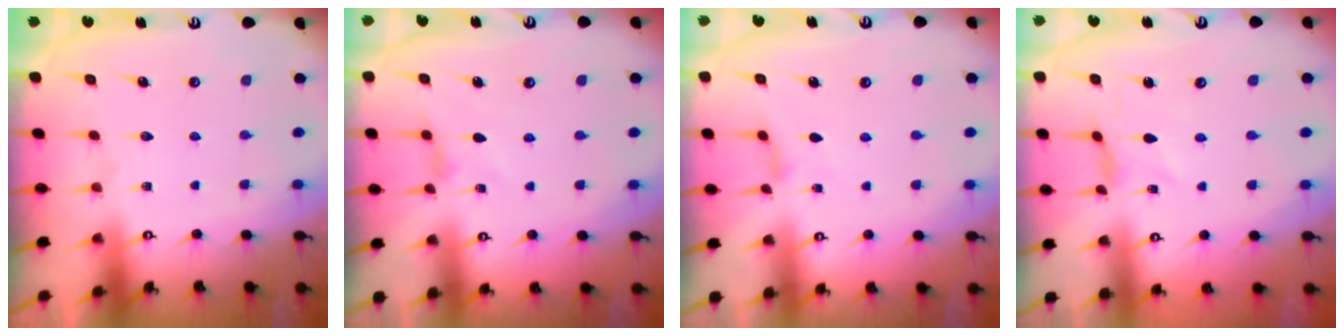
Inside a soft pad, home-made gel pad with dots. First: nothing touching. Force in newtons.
{"total": 2.6, "press": 2.5, "slide": 0.5}
{"total": 2.9, "press": 2.8, "slide": 0.5}
{"total": 0.0}